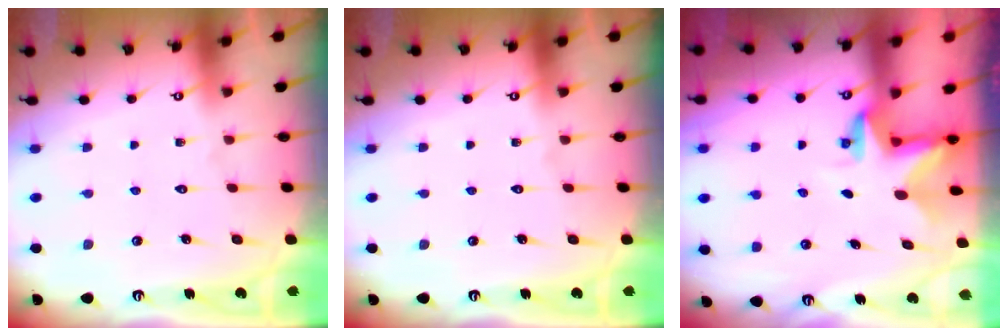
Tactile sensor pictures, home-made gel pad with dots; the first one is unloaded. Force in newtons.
{"total": 0.0}
{"total": 2.8, "press": 2.8, "slide": 0.2}